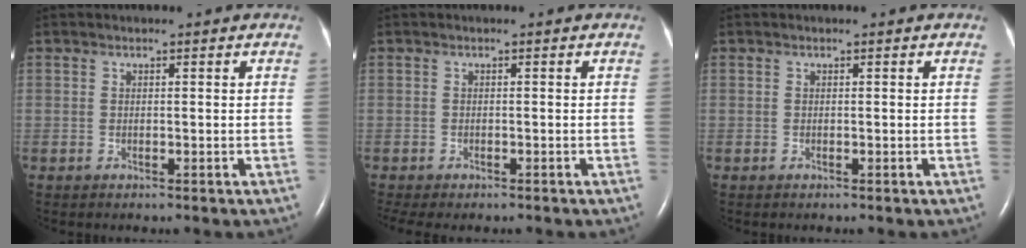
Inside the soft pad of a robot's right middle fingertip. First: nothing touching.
{"total": 4.7, "force": [-3.8, 1.4, 2.3], "torque": [-0.034, -0.006, -0.049]}
{"total": 0.0}